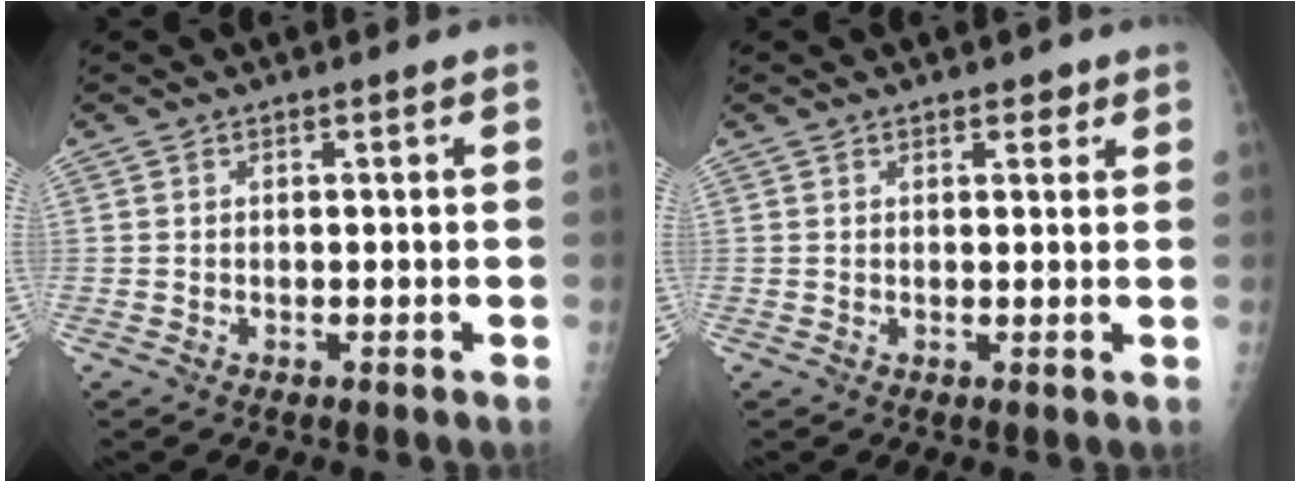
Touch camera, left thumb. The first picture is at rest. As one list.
[{"total": 2.1, "force": [1.4, 1.1, 1.1], "torque": [0.000, -0.006, 0.015]}]